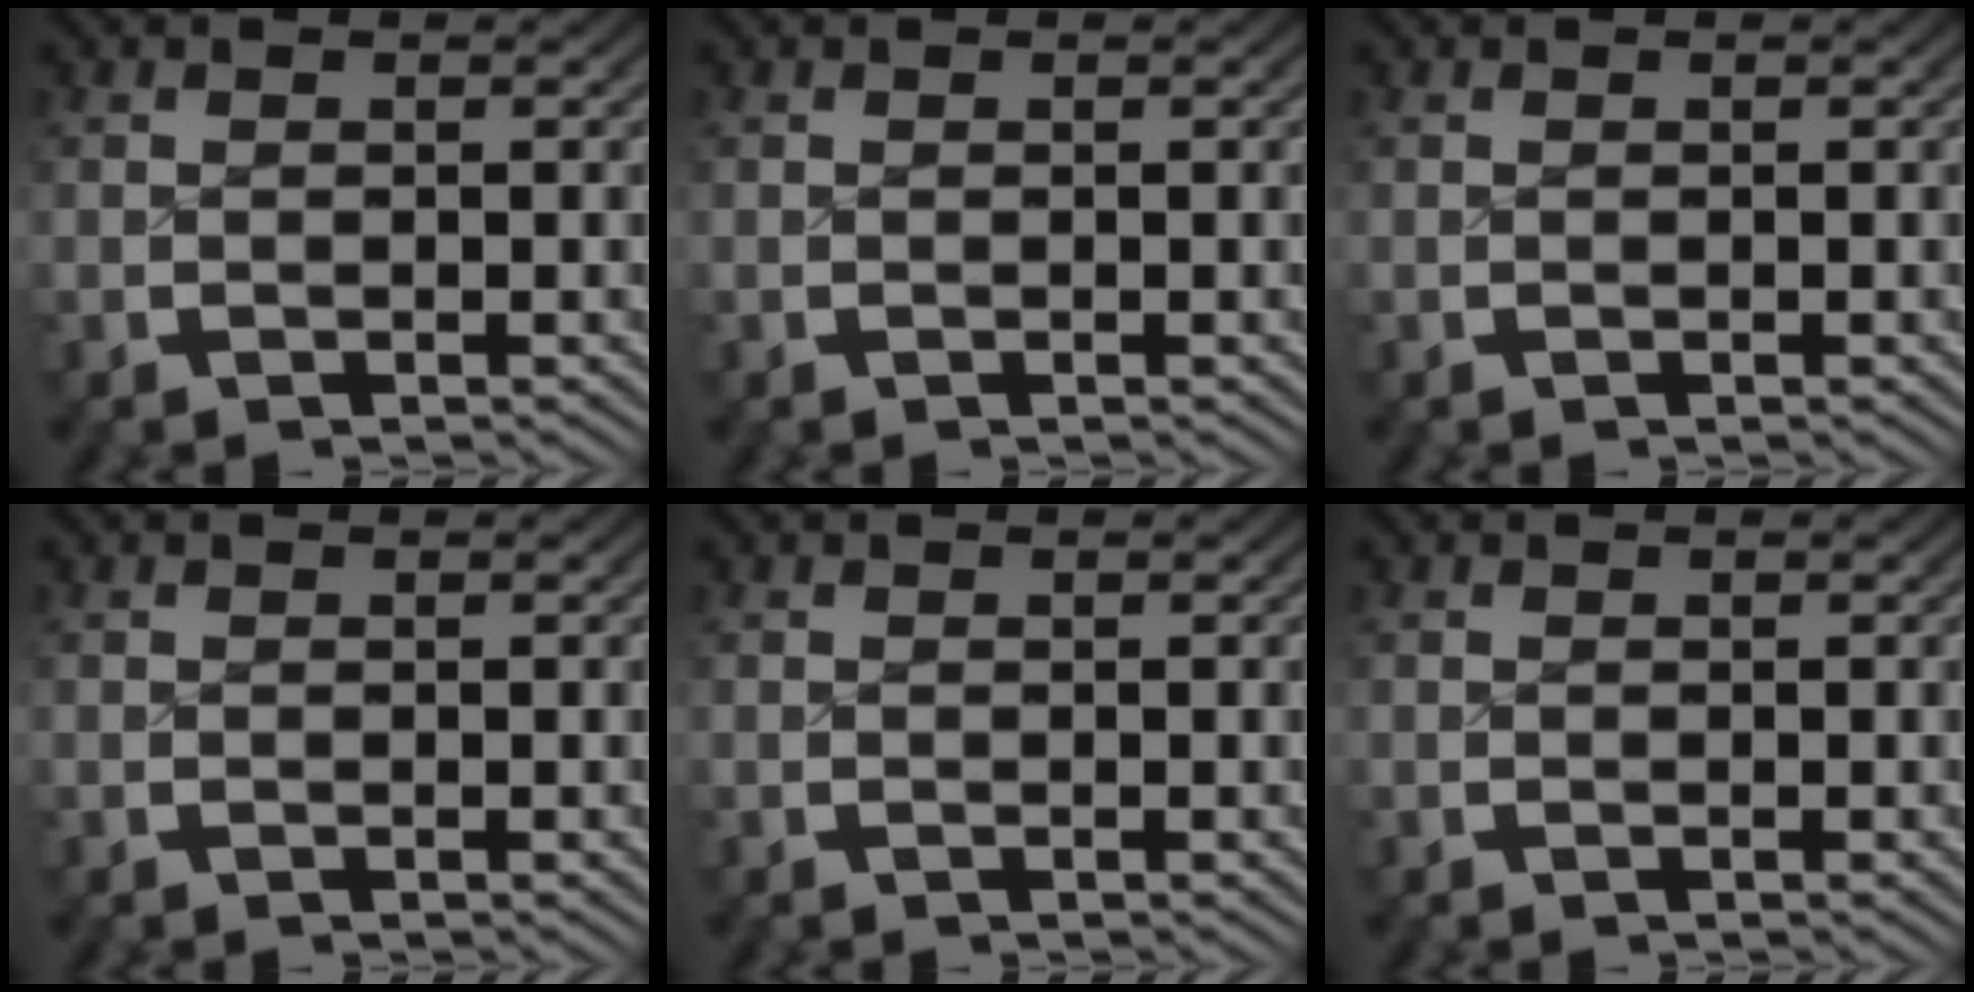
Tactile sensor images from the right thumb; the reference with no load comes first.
{"total": 0.0}
{"total": 0.0}
{"total": 0.0}
{"total": 0.0}
{"total": 0.0}